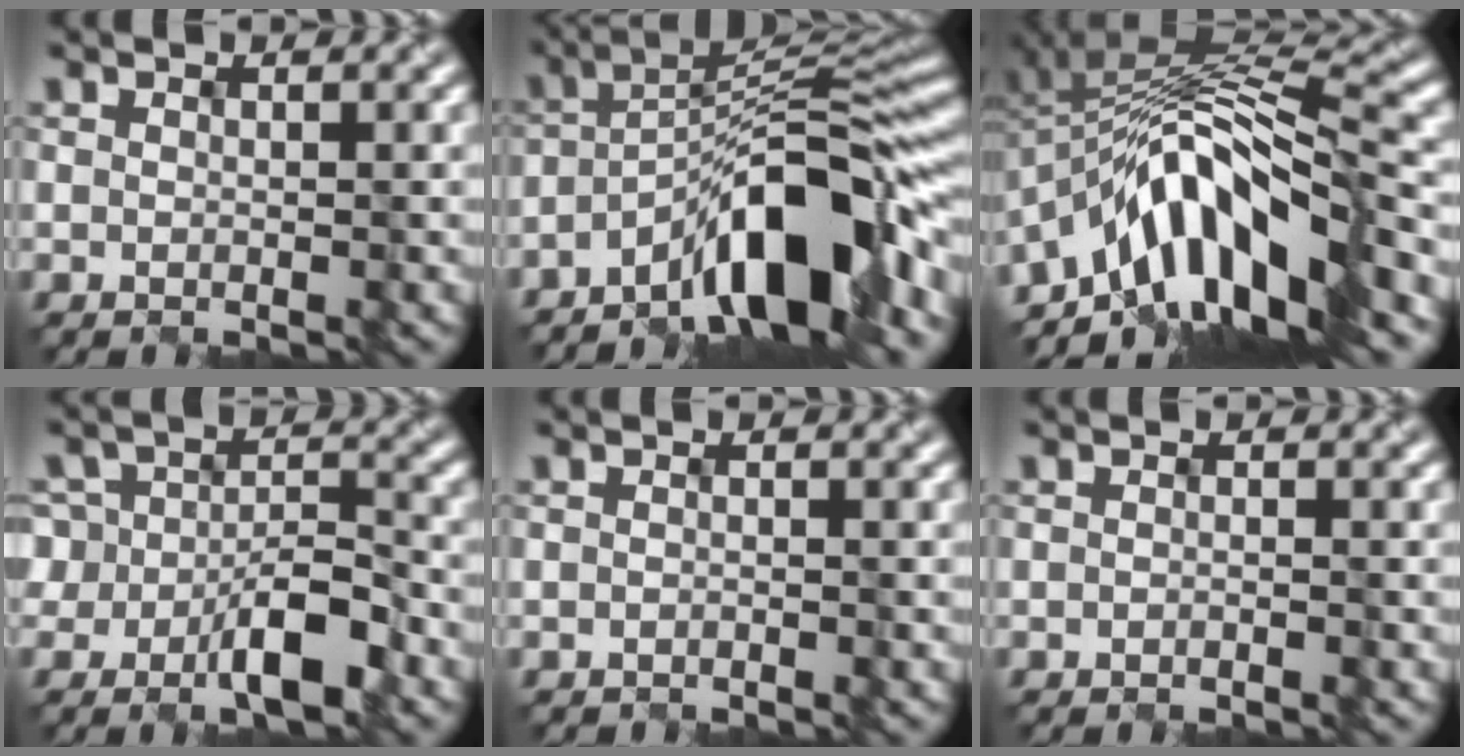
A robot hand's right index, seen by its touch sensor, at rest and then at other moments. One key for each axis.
{"total": 10.1, "fx": -6.1, "fy": 2.6, "fz": 7.7, "tx": -0.110, "ty": 0.018, "tz": -0.115}
{"total": 11.2, "fx": -6.4, "fy": 3.2, "fz": 8.6, "tx": -0.124, "ty": 0.019, "tz": -0.113}
{"total": 5.7, "fx": -2.9, "fy": 3.3, "fz": 3.7, "tx": -0.052, "ty": 0.004, "tz": -0.052}
{"total": 0.5, "fx": -0.5, "fy": -0.1, "fz": 0.0, "tx": -0.001, "ty": 0.004, "tz": -0.011}
{"total": 0.6, "fx": -0.6, "fy": 0.0, "fz": 0.2, "tx": -0.005, "ty": 0.002, "tz": -0.013}